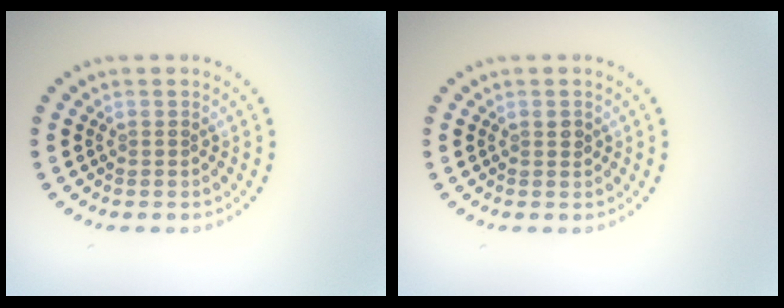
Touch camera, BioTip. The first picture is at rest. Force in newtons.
{"total": 0.8, "press": 0.8, "slide": 0.3}